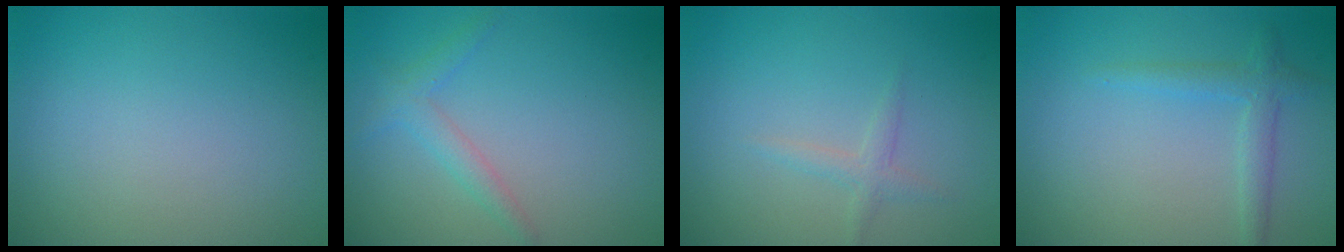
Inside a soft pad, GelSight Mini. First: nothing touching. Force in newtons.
{"total": 1.9, "press": 1.9, "slide": 0.0}
{"total": 1.2, "press": 1.2, "slide": 0.0}
{"total": 1.9, "press": 1.9, "slide": 0.1}